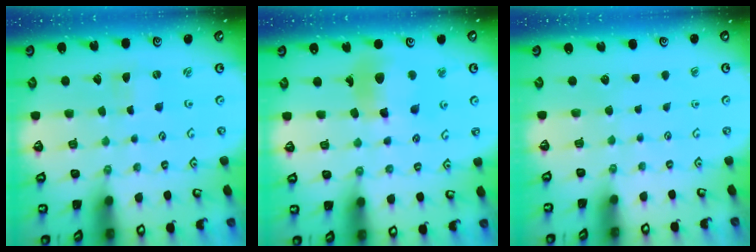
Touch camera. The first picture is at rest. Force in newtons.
{"total": 12.5, "press": 12.4, "slide": 1.5}
{"total": 0.0}